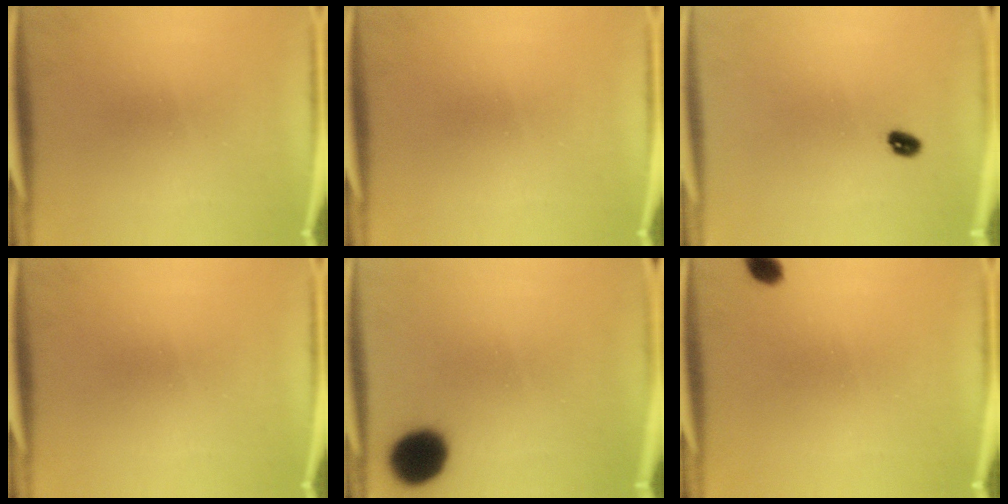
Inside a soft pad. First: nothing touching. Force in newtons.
{"total": 0.0}
{"total": 1.9}
{"total": 0.0}
{"total": 10.8}
{"total": 2.3}